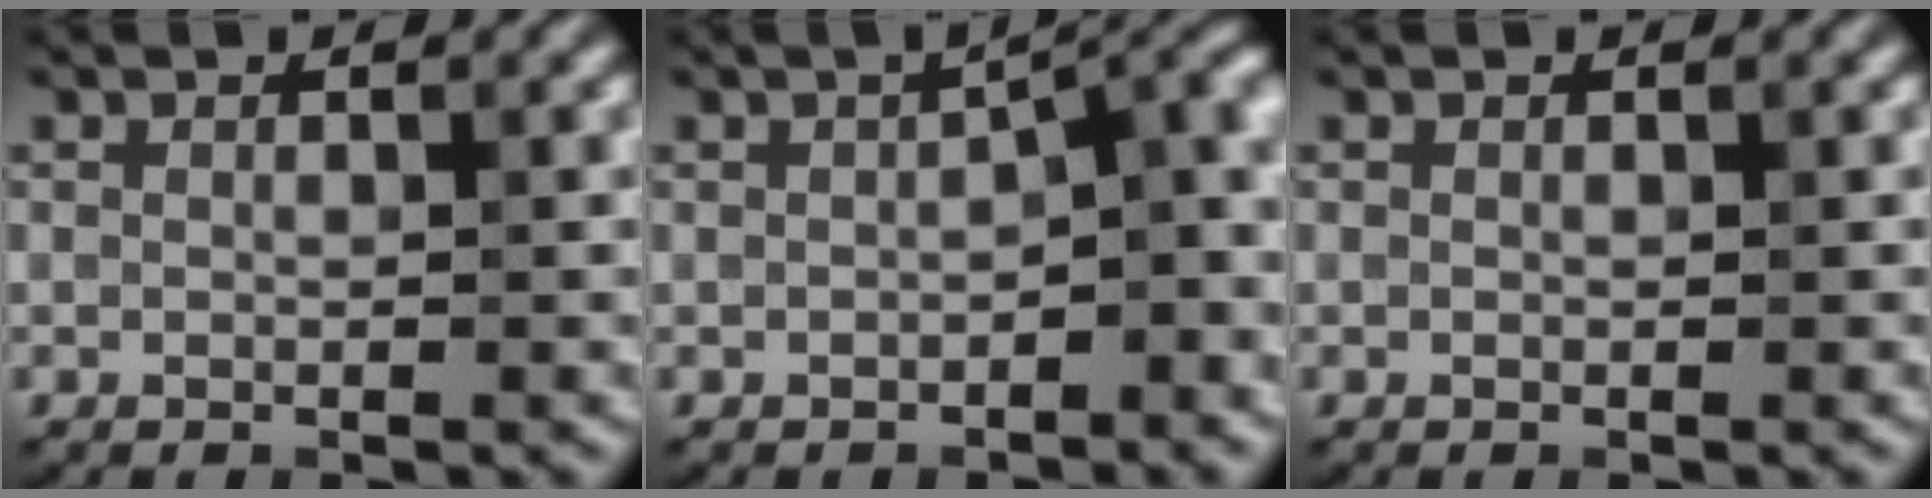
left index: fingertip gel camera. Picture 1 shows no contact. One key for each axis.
{"total": 4.3, "fx": -0.8, "fy": 1.7, "fz": 3.9, "tx": -0.039, "ty": 0.011, "tz": -0.015}
{"total": 0.0}